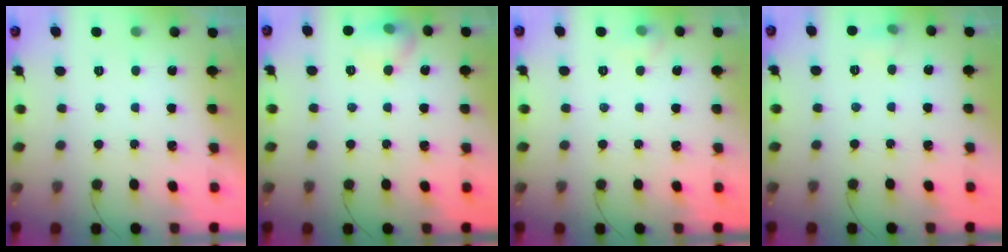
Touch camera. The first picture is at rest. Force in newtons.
{"total": 7.5, "press": 7.4, "slide": 1.1}
{"total": 6.8, "press": 4.2, "slide": 5.3}
{"total": 4.8, "press": 4.5, "slide": 1.6}